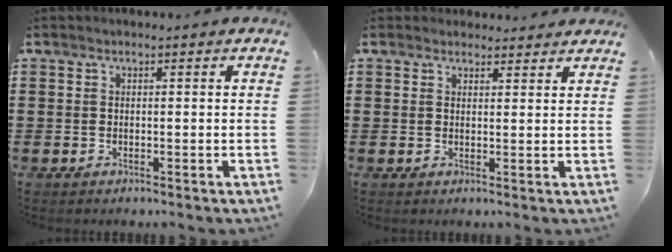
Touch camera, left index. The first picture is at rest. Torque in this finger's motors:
{"motor_torque": [2.14, 0.00, 0.36, 0.00]}